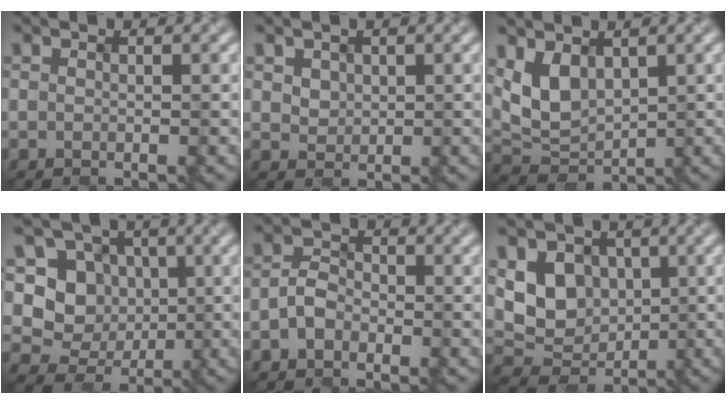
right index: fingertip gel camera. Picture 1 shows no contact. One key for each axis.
{"total": 1.8, "fx": 1.0, "fy": 1.5, "fz": 0.5, "tx": -0.019, "ty": 0.004, "tz": 0.021}
{"total": 4.2, "fx": 1.4, "fy": 2.8, "fz": 2.8, "tx": -0.059, "ty": -0.006, "tz": 0.029}
{"total": 6.0, "fx": 0.4, "fy": 5.4, "fz": 2.4, "tx": -0.033, "ty": -0.002, "tz": -0.013}
{"total": 2.5, "fx": -1.4, "fy": 1.7, "fz": 1.2, "tx": -0.020, "ty": 0.005, "tz": -0.034}
{"total": 6.6, "fx": 1.2, "fy": 5.3, "fz": 3.7, "tx": -0.069, "ty": -0.002, "tz": 0.011}